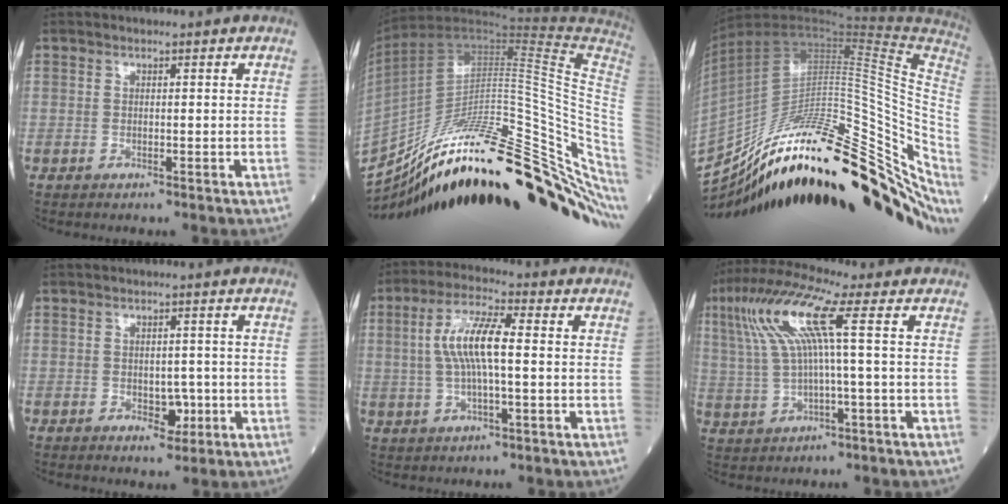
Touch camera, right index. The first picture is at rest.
{"total": 38.2, "force": [-22.4, 8.2, 29.9], "torque": [-0.391, 0.002, -0.335]}
{"total": 37.8, "force": [-19.3, 11.2, 30.6], "torque": [-0.439, 0.007, -0.299]}
{"total": 2.9, "force": [-1.0, 1.8, 2.1], "torque": [-0.021, 0.003, -0.010]}
{"total": 8.4, "force": [0.6, 1.6, 8.2], "torque": [-0.169, 0.015, 0.007]}
{"total": 10.5, "force": [2.9, 0.3, 10.1], "torque": [-0.223, 0.031, 0.059]}